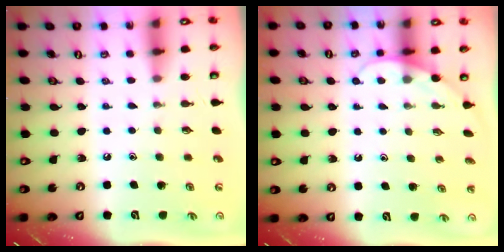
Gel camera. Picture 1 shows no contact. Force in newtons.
{"total": 4.0, "press": 4.0, "slide": 0.3}